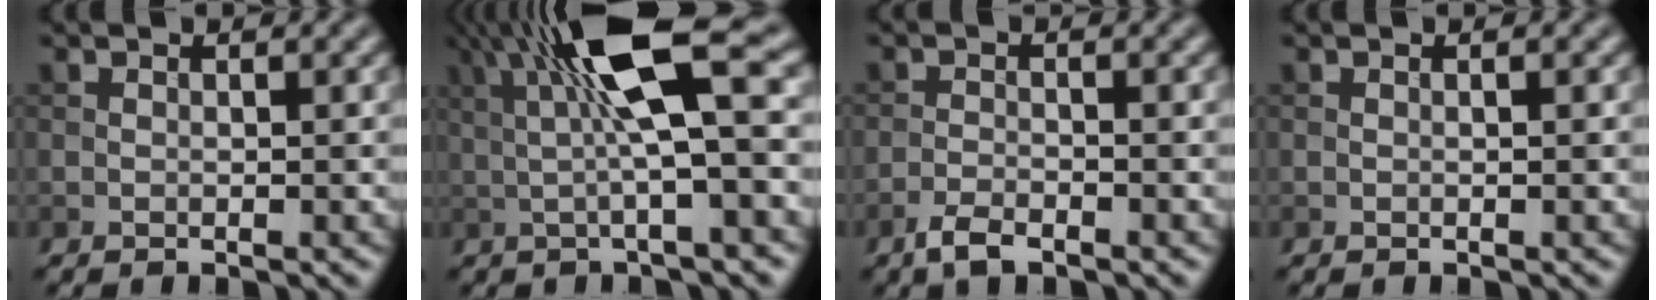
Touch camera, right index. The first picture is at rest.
{"total": 9.2, "force": [2.4, 1.9, 8.7], "torque": [-0.145, 0.013, 0.037]}
{"total": 2.3, "force": [-1.7, 0.7, 1.4], "torque": [-0.030, 0.000, -0.038]}
{"total": 0.0}